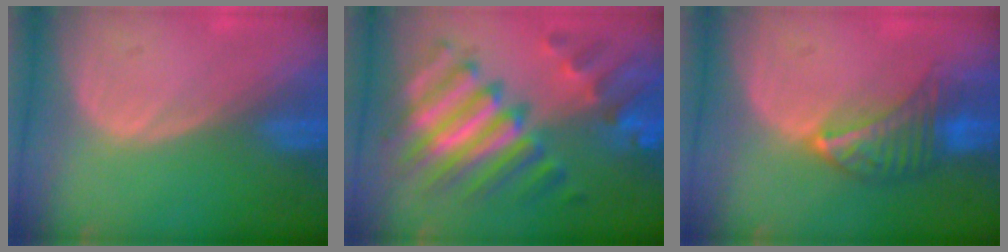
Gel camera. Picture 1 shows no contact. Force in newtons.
{"total": 11.8, "press": 11.7, "slide": 1.1}
{"total": 6.9, "press": 6.2, "slide": 2.8}